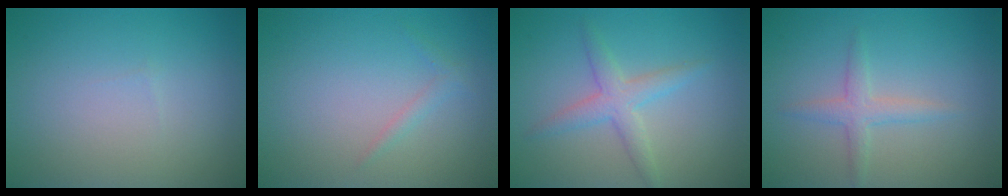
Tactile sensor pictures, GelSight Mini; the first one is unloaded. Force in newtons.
{"total": 0.9, "press": 0.9, "slide": 0.0}
{"total": 2.7, "press": 2.7, "slide": 0.0}
{"total": 2.0, "press": 2.0, "slide": 0.2}